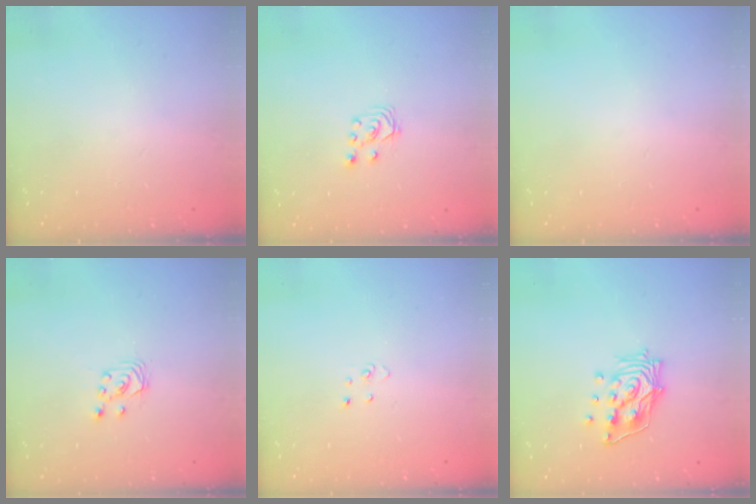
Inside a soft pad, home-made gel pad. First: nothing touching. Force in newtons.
{"total": 2.8, "press": 2.7, "slide": 0.7}
{"total": 0.0}
{"total": 2.5, "press": 2.5, "slide": 0.3}
{"total": 2.9, "press": 2.9, "slide": 0.2}
{"total": 13.5, "press": 13.5, "slide": 1.6}